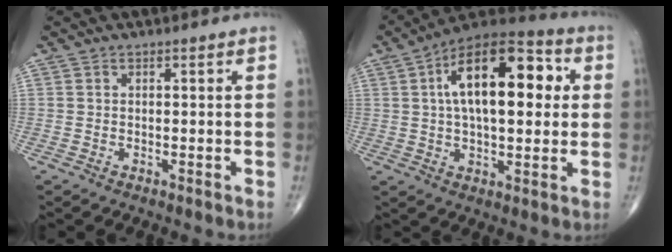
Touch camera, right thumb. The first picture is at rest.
{"total": 20.3, "force": [4.1, 9.6, 17.4], "torque": [-0.248, 0.021, 0.054]}